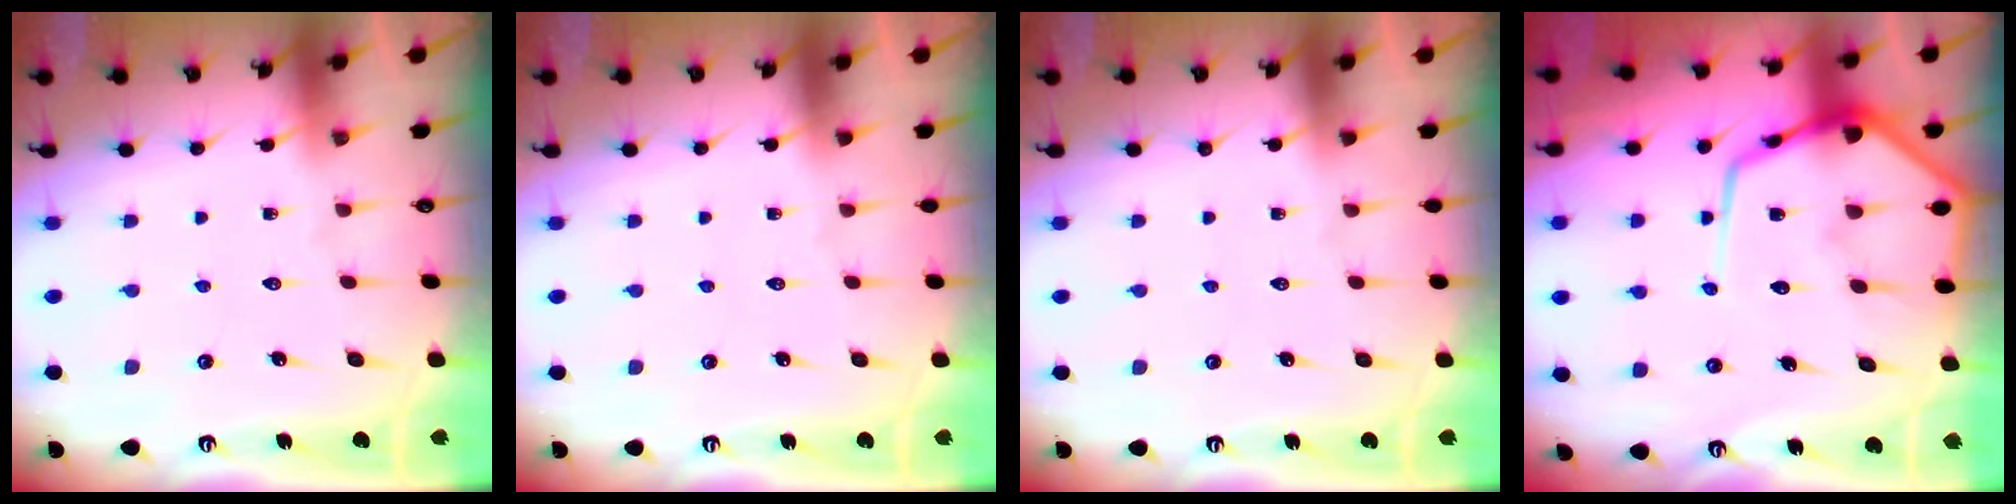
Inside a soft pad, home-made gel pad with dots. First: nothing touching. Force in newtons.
{"total": 0.0}
{"total": 0.0}
{"total": 15.3, "press": 15.2, "slide": 1.4}